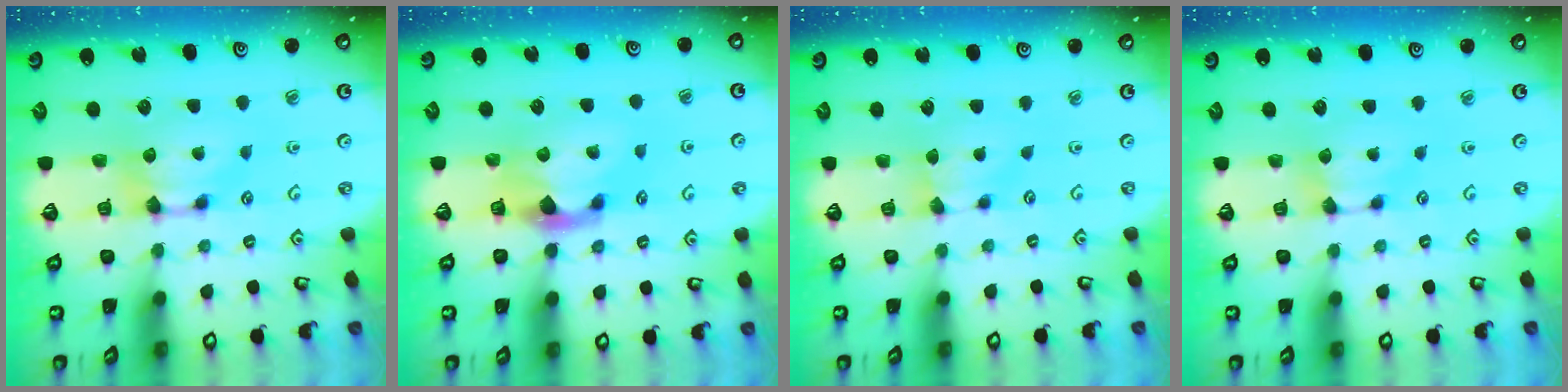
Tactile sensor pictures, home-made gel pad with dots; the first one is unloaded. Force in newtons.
{"total": 2.2, "press": 1.9, "slide": 1.2}
{"total": 1.2, "press": 1.1, "slide": 0.4}
{"total": 0.6, "press": 0.6, "slide": 0.3}